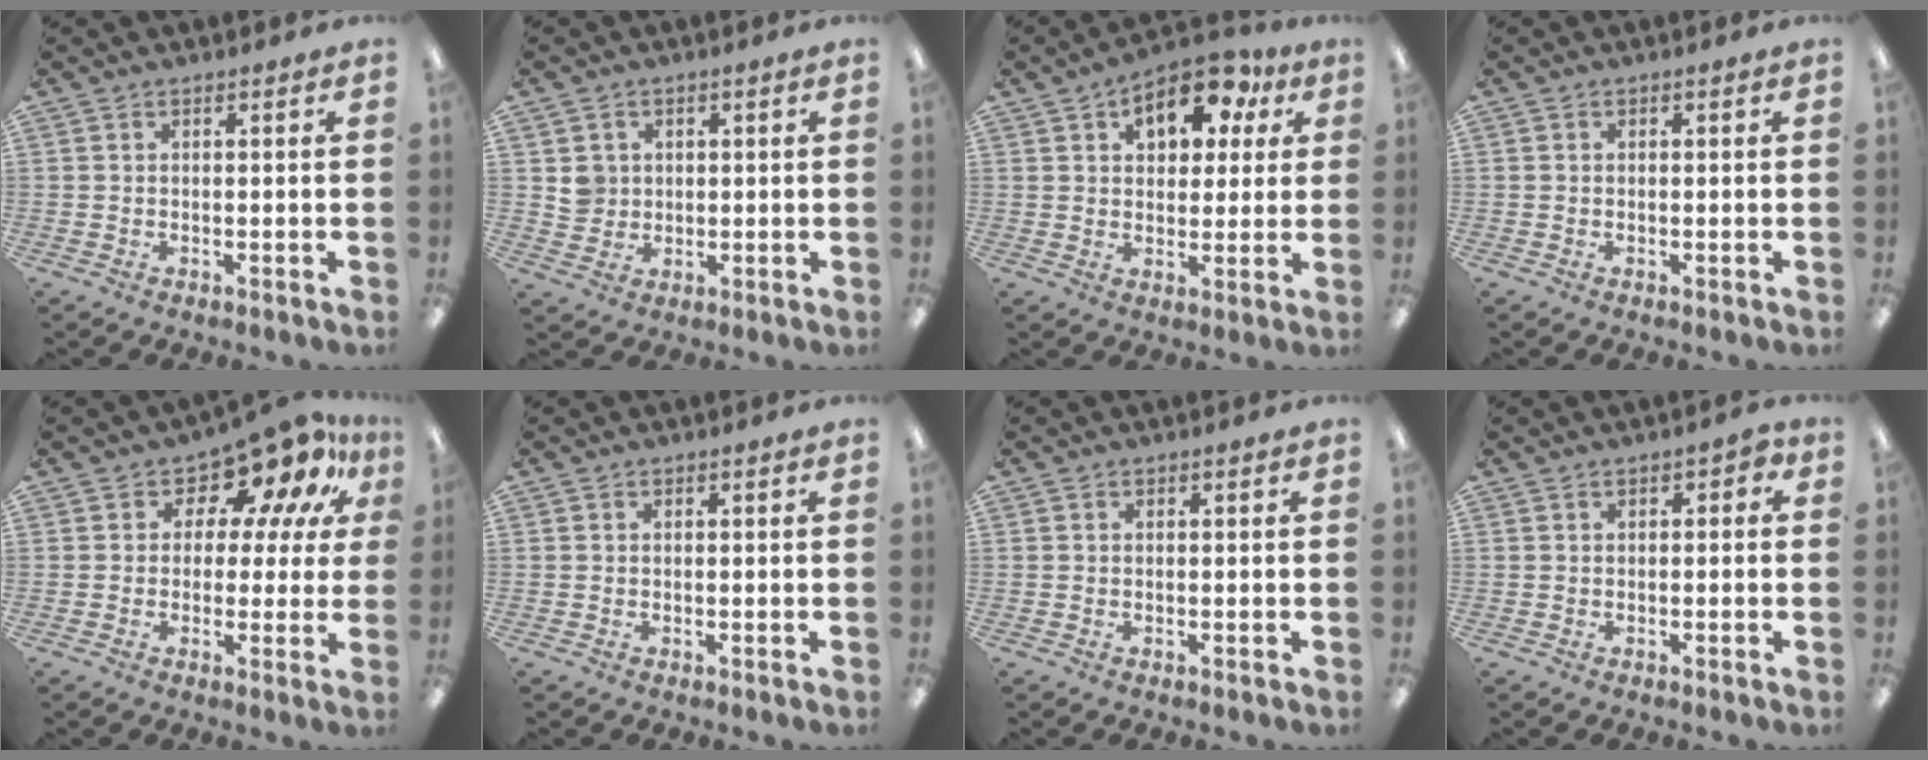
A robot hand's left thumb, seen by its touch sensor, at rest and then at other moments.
{"total": 4.2, "force": [1.0, 4.0, 0.7], "torque": [-0.009, 0.002, 0.015]}
{"total": 12.7, "force": [6.4, 7.6, 8.0], "torque": [-0.106, -0.013, 0.106]}
{"total": 0.0}
{"total": 10.8, "force": [7.9, 5.4, 5.0], "torque": [-0.089, -0.062, 0.141]}
{"total": 0.0}
{"total": 0.0}
{"total": 1.8, "force": [-0.4, 1.2, 1.2], "torque": [-0.023, 0.006, -0.008]}